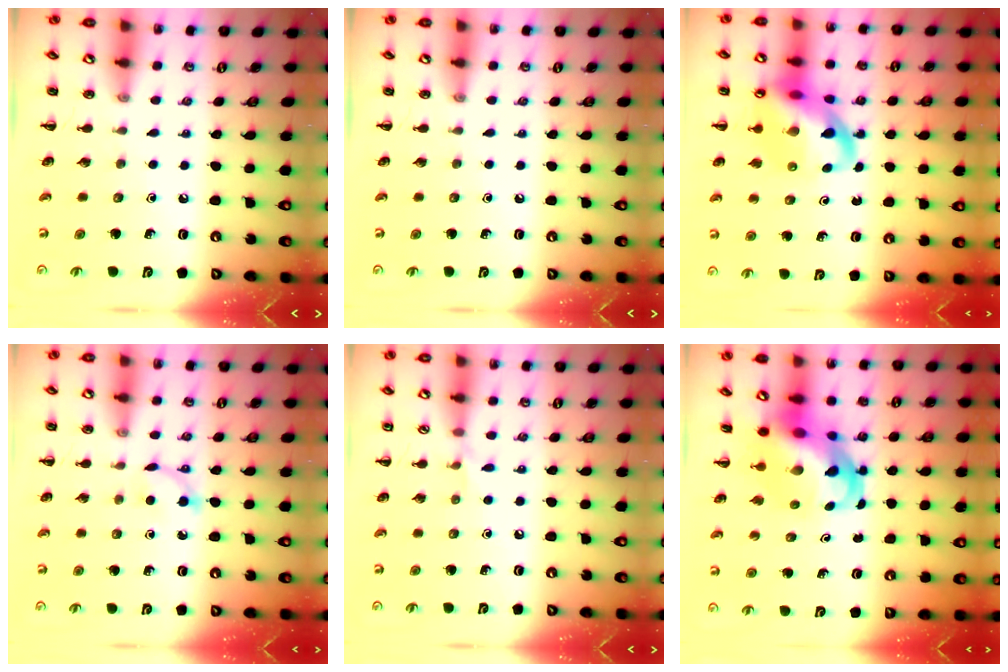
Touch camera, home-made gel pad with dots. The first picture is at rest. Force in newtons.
{"total": 0.0}
{"total": 16.2, "press": 15.9, "slide": 3.2}
{"total": 3.4, "press": 3.3, "slide": 1.0}
{"total": 3.4, "press": 3.2, "slide": 1.2}
{"total": 9.9, "press": 9.6, "slide": 2.7}